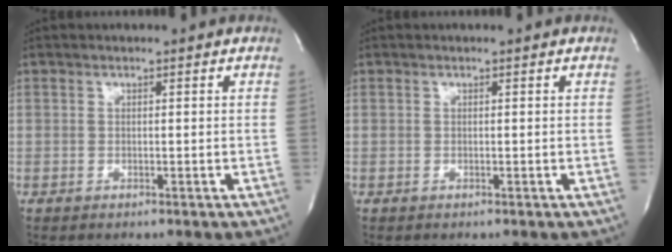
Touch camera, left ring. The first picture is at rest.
{"total": 0.0}